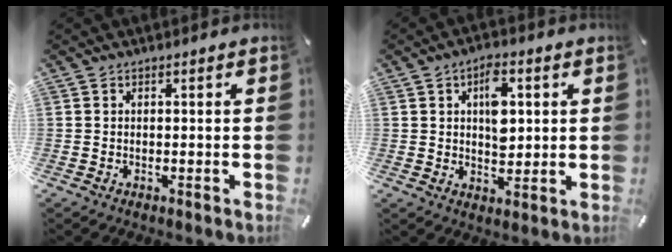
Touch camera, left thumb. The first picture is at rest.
{"total": 8.1, "force": [1.9, 5.1, 6.0], "torque": [-0.074, -0.005, 0.027]}